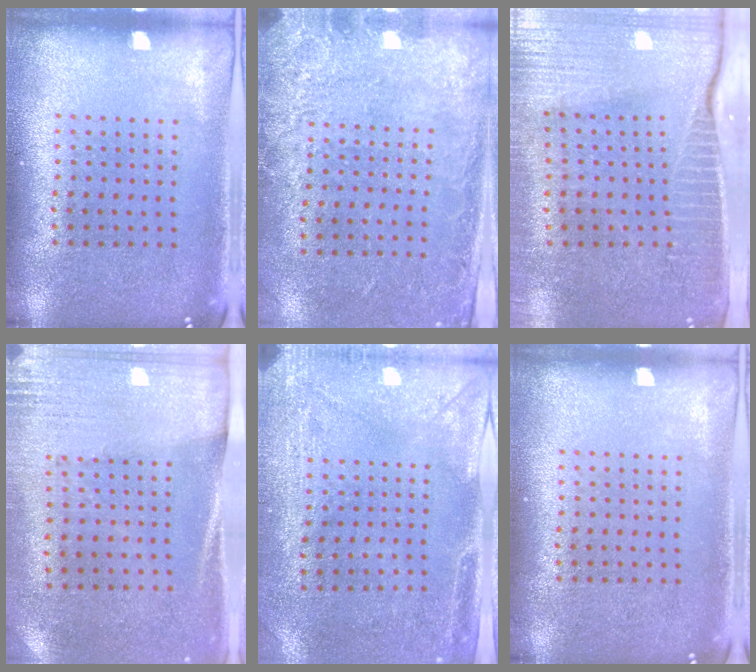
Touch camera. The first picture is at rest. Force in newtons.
{"total": 2.7, "press": 1.9, "slide": 1.9}
{"total": 3.8, "press": 3.4, "slide": 1.7}
{"total": 2.7, "press": 2.4, "slide": 1.2}
{"total": 2.9, "press": 2.3, "slide": 1.8}
{"total": 0.0}